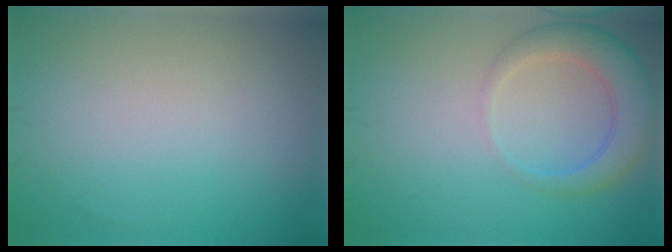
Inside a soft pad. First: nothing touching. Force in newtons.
{"total": 4.3, "press": 4.3, "slide": 0.3}